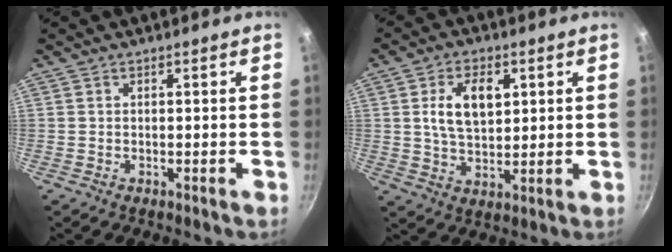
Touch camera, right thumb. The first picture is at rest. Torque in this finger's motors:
{"motor_torque": [0.66, 0.84, 0.40, -0.18, 0.10]}